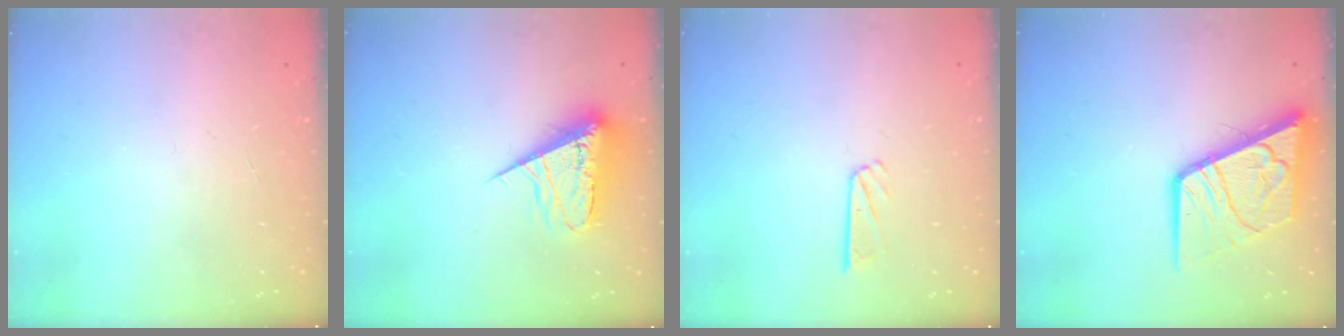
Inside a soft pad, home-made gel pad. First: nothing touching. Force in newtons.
{"total": 9.5, "press": 9.4, "slide": 0.7}
{"total": 5.9, "press": 5.9, "slide": 0.4}
{"total": 16.8, "press": 16.7, "slide": 2.0}